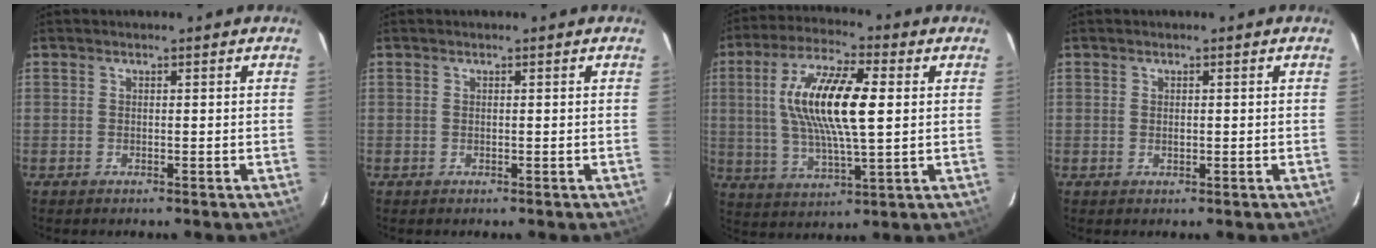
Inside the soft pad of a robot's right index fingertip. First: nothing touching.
{"total": 0.0}
{"total": 15.6, "force": [2.4, 4.4, 14.8], "torque": [-0.282, 0.010, 0.043]}
{"total": 0.7, "force": [0.0, 0.6, 0.3], "torque": [-0.004, 0.000, 0.004]}